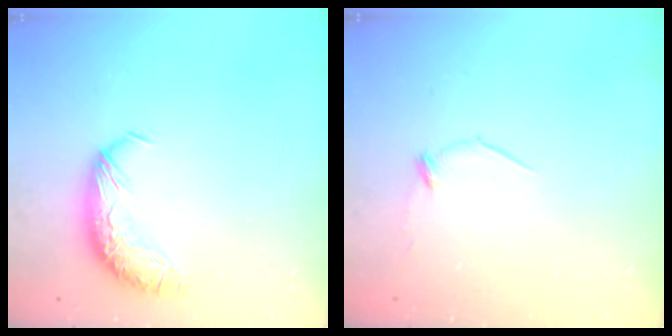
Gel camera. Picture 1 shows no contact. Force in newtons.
{"total": 7.8, "press": 7.8, "slide": 0.5}